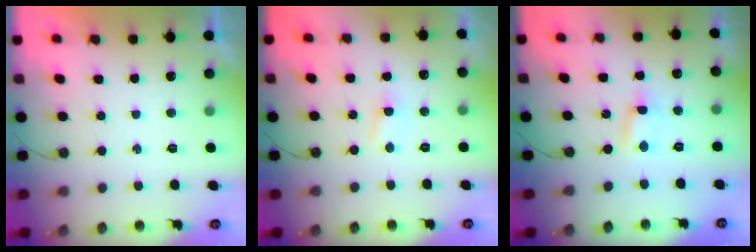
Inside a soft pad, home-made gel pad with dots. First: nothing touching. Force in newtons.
{"total": 2.8, "press": 2.7, "slide": 0.6}
{"total": 0.6, "press": 0.3, "slide": 0.5}